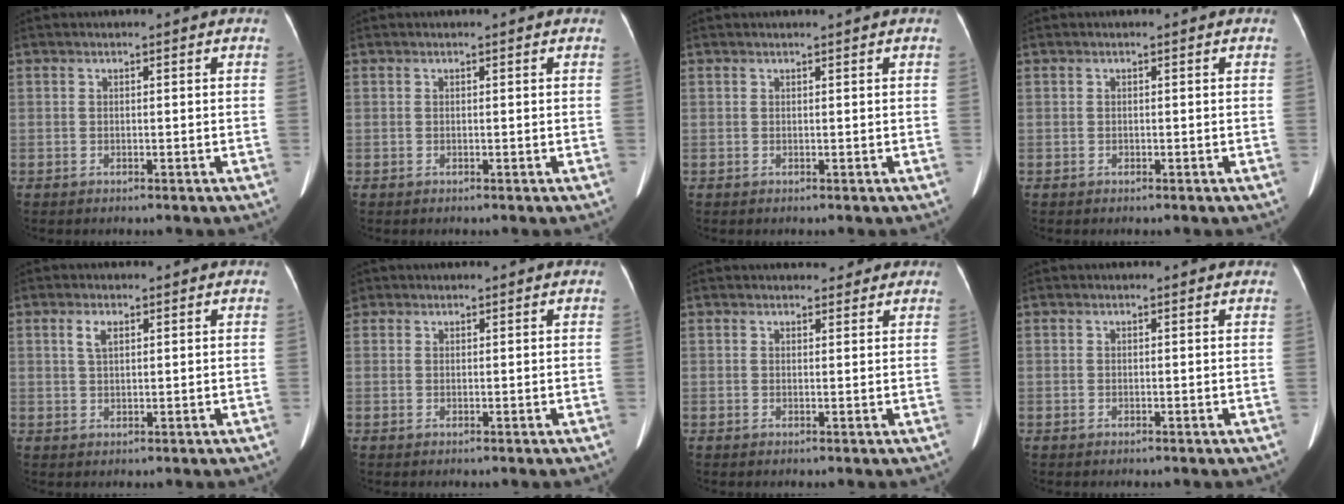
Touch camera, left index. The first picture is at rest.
{"total": 0.0}
{"total": 0.5, "force": [0.5, -0.1, 0.2], "torque": [-0.006, 0.000, 0.013]}
{"total": 0.0}
{"total": 2.3, "force": [1.2, 0.8, 1.8], "torque": [-0.040, 0.006, 0.026]}
{"total": 1.0, "force": [0.8, 0.6, 0.0], "torque": [-0.001, 0.005, 0.014]}
{"total": 5.9, "force": [5.2, 1.9, 2.0], "torque": [-0.013, 0.012, 0.062]}
{"total": 1.1, "force": [1.1, 0.1, 0.2], "torque": [-0.010, 0.003, 0.005]}